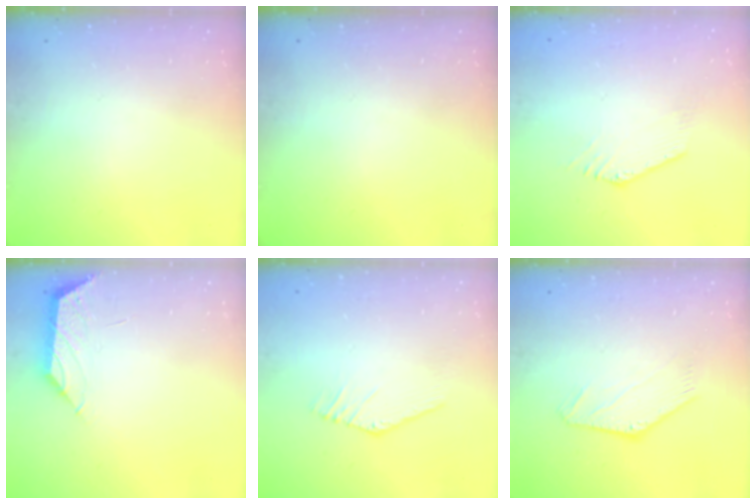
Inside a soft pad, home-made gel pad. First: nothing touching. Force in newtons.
{"total": 0.0}
{"total": 1.3, "press": 1.2, "slide": 0.3}
{"total": 1.0, "press": 0.9, "slide": 0.4}
{"total": 3.0, "press": 3.0, "slide": 0.1}
{"total": 0.6, "press": 0.6, "slide": 0.1}